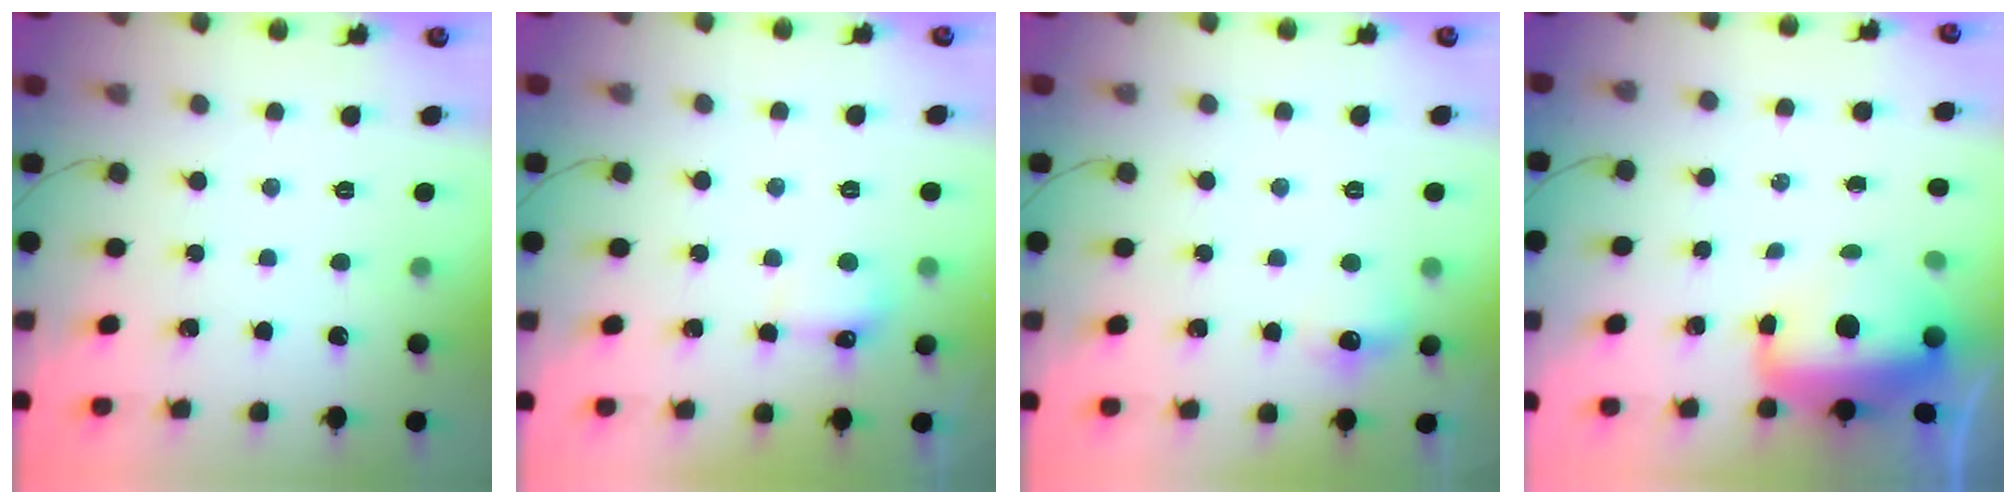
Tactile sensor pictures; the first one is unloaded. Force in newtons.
{"total": 5.4, "press": 5.3, "slide": 1.2}
{"total": 6.8, "press": 6.6, "slide": 1.3}
{"total": 11.7, "press": 11.4, "slide": 2.7}